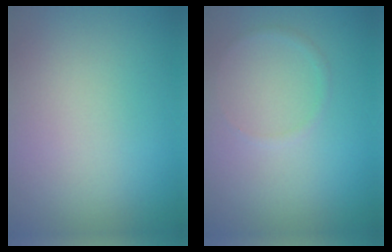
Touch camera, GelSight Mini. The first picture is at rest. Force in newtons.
{"total": 0.6, "press": 0.6, "slide": 0.1}